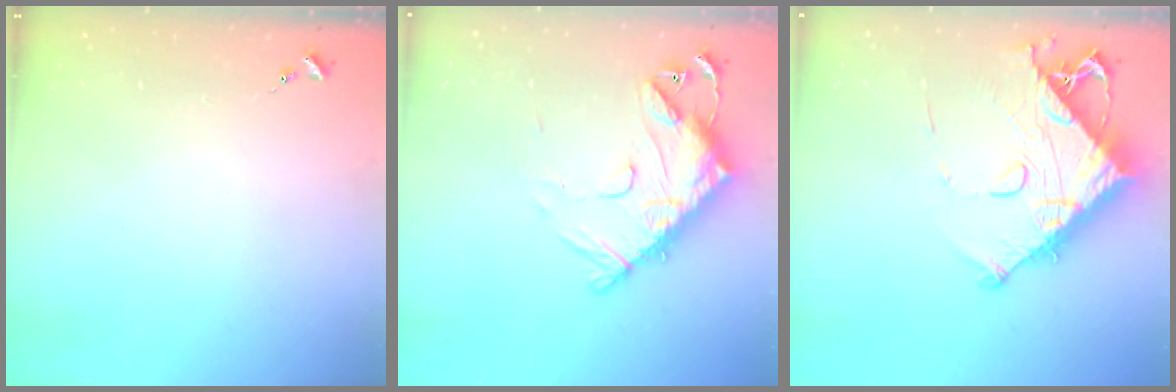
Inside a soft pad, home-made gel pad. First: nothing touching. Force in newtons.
{"total": 16.1, "press": 16.0, "slide": 1.6}
{"total": 14.7, "press": 14.6, "slide": 1.5}